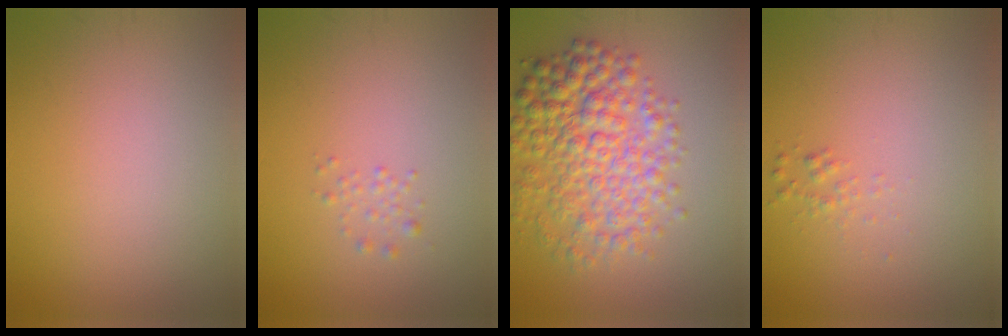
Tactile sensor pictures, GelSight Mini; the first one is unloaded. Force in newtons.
{"total": 0.8, "press": 0.8, "slide": 0.0}
{"total": 7.2, "press": 7.2, "slide": 0.0}
{"total": 0.8, "press": 0.8, "slide": 0.0}